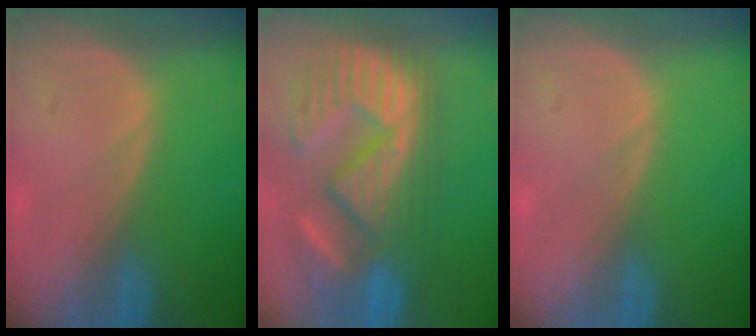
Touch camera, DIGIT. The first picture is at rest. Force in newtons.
{"total": 12.9, "press": 12.0, "slide": 4.9}
{"total": 0.0}